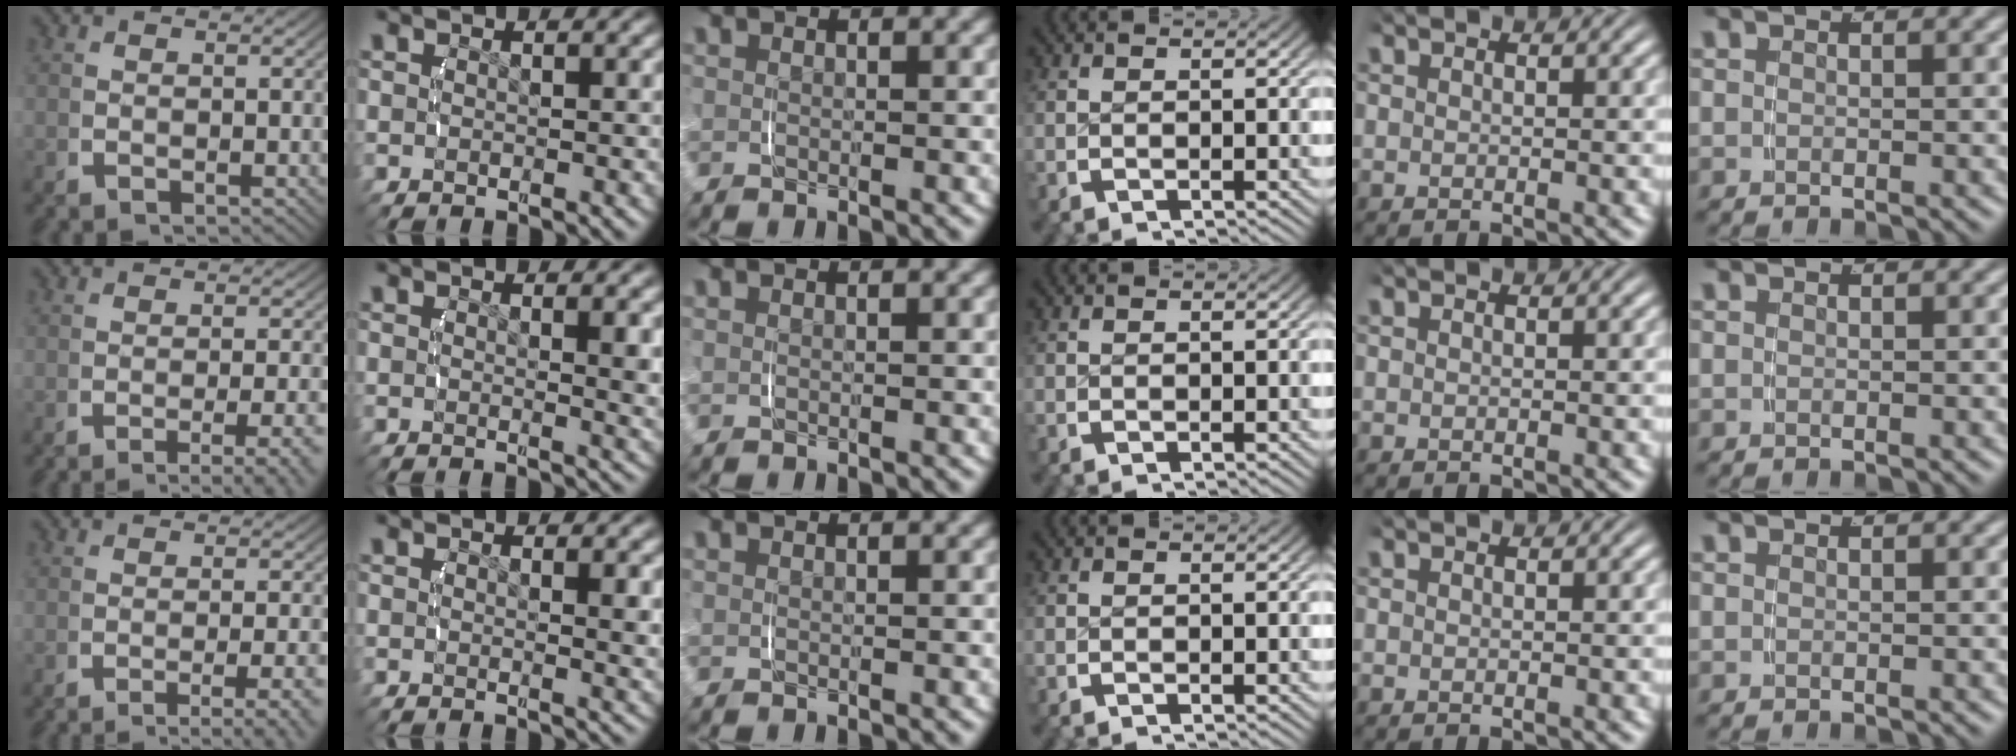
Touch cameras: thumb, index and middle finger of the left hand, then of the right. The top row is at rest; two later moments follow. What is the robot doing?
{"motion": "lift_and_place", "object": "glasses case"}